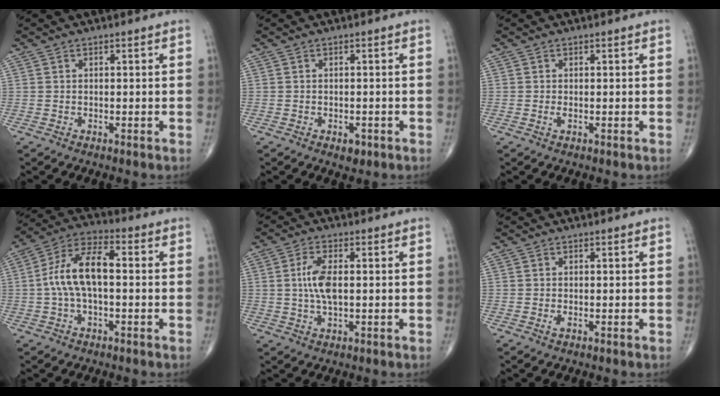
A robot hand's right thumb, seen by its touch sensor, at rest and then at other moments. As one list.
[{"total": 1.9, "force": [-0.9, 1.2, 1.2], "torque": [-0.009, 0.001, -0.009]}, {"total": 0.7, "force": [-0.1, 0.2, 0.6], "torque": [-0.012, -0.002, -0.001]}, {"total": 11.4, "force": [0.0, 5.4, 10.0], "torque": [-0.199, 0.038, -0.006]}, {"total": 6.0, "force": [0.4, 2.5, 5.5], "torque": [-0.120, 0.002, 0.005]}, {"total": 0.6, "force": [-0.2, 0.2, 0.6], "torque": [-0.009, -0.001, -0.002]}]